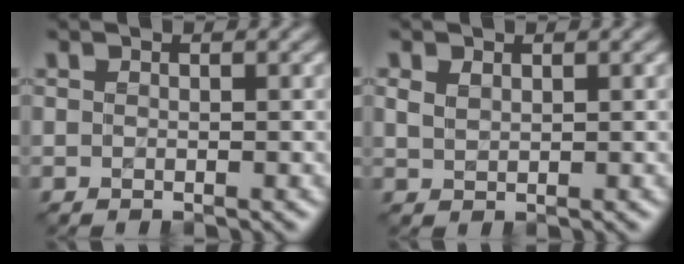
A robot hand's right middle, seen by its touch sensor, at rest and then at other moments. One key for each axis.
{"total": 1.3, "fx": 0.8, "fy": 0.8, "fz": 0.7, "tx": -0.018, "ty": 0.000, "tz": 0.019}